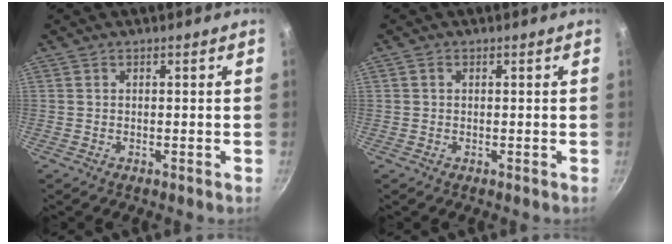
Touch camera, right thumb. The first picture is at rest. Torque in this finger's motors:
{"motor_torque": [-0.46, -0.29, 0.15, 0.66, 0.01]}